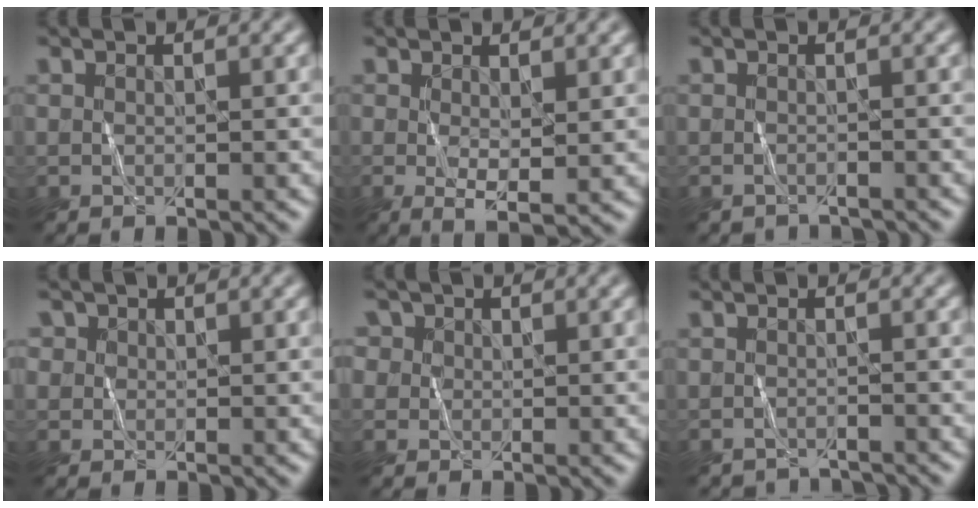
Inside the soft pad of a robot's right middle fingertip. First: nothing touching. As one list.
[{"total": 2.4, "force": [0.1, 0.7, 2.3], "torque": [-0.042, -0.007, 0.005]}, {"total": 1.3, "force": [-1.3, 0.1, 0.0], "torque": [0.000, -0.007, -0.023]}, {"total": 1.8, "force": [0.9, 1.5, 0.4], "torque": [-0.014, 0.006, 0.009]}, {"total": 3.3, "force": [1.7, 2.6, 1.1], "torque": [-0.033, 0.011, 0.017]}, {"total": 2.3, "force": [-2.3, 0.1, -0.1], "torque": [0.003, -0.009, -0.035]}]